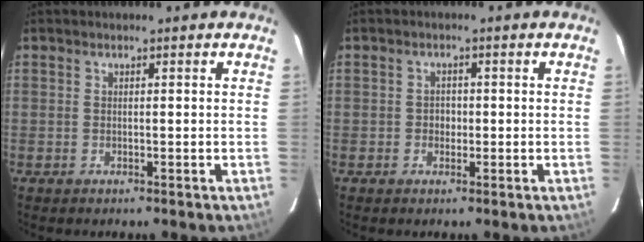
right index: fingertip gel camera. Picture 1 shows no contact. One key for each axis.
{"total": 1.8, "fx": -0.4, "fy": 1.7, "fz": 0.6, "tx": -0.008, "ty": 0.005, "tz": -0.007}